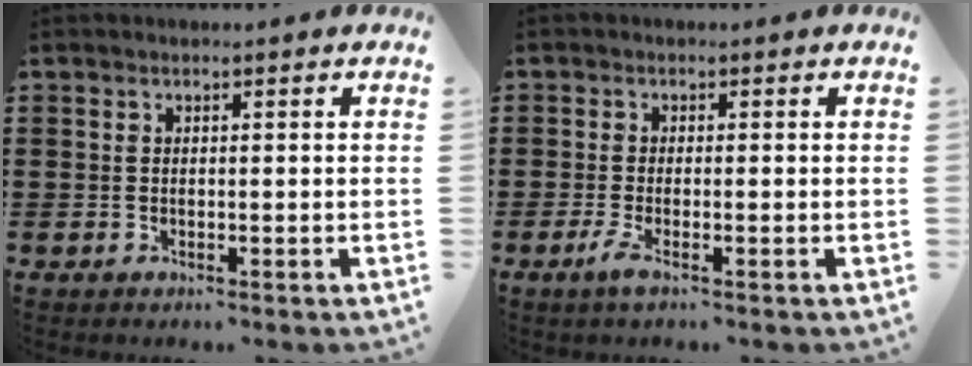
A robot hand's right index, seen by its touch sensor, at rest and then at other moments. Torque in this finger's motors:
{"motor_torque": [0.51, -0.23, 0.05, 0.04]}